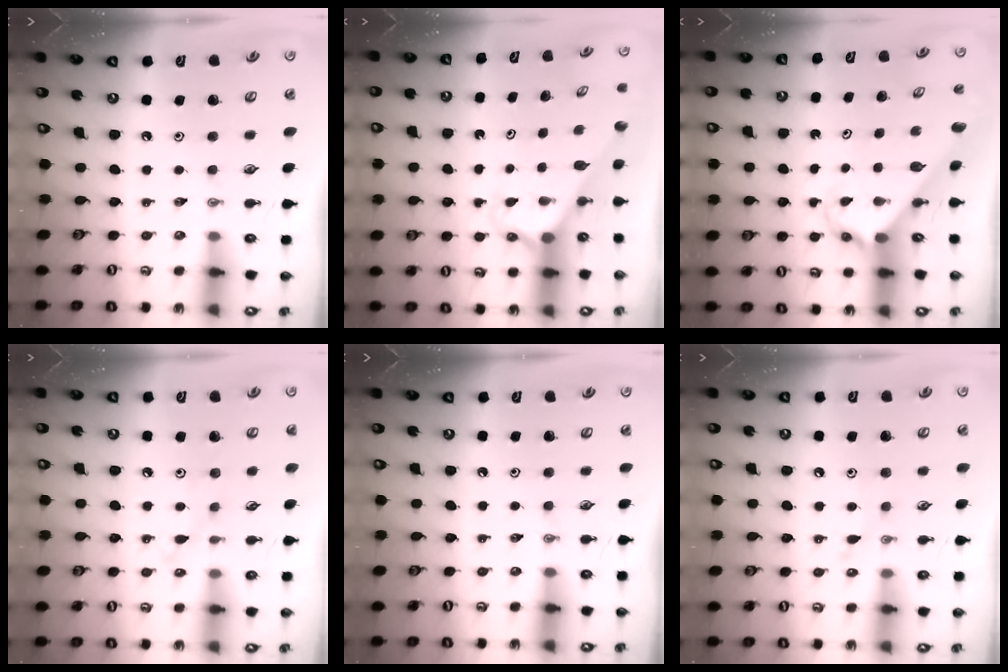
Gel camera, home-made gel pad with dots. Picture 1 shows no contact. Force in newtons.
{"total": 2.4, "press": 2.4, "slide": 0.2}
{"total": 2.9, "press": 2.9, "slide": 0.3}
{"total": 6.3, "press": 6.3, "slide": 0.7}
{"total": 0.0}
{"total": 5.7, "press": 5.7, "slide": 0.3}